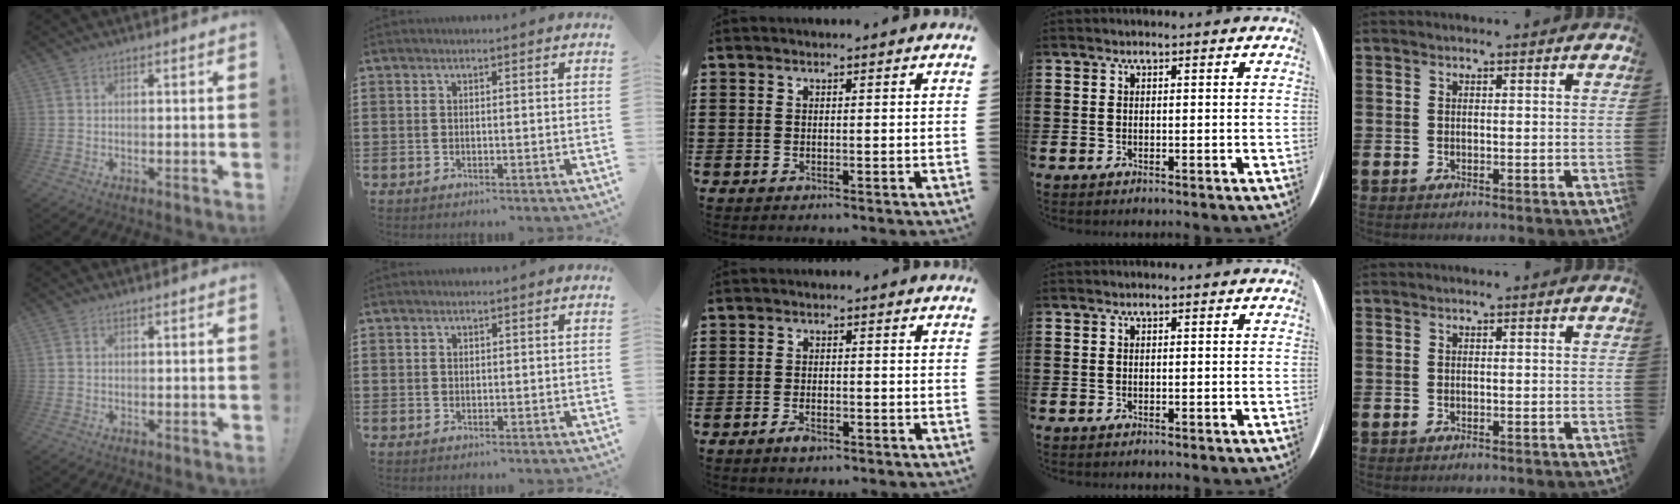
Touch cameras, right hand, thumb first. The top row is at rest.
{"thumb": {"total": 1.1, "force": [0.5, 0.8, 0.5], "torque": [-0.009, 0.003, 0.009]}, "index": {"total": 0.7, "force": [0.3, 0.6, 0.1], "torque": [-0.004, 0.003, 0.007]}, "middle": {"total": 2.2, "force": [-1.4, 0.9, 1.4], "torque": [-0.032, -0.002, -0.029]}}